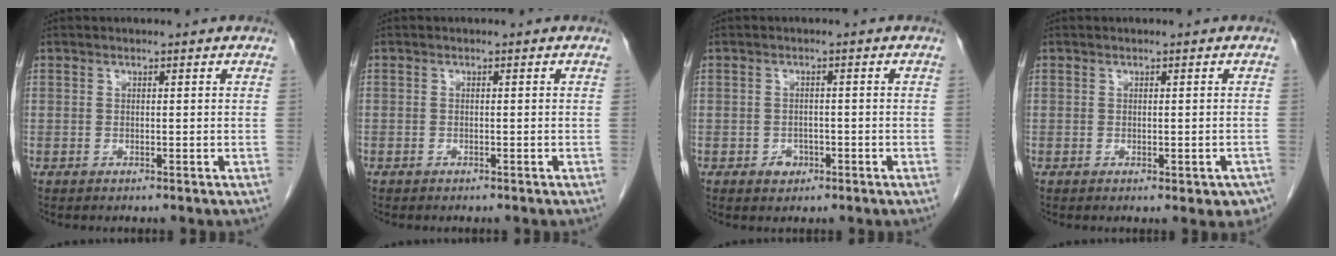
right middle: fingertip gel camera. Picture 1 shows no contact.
{"total": 0.8, "force": [-0.7, 0.5, 0.2], "torque": [-0.011, 0.002, -0.009]}
{"total": 2.0, "force": [-1.0, 1.6, 0.7], "torque": [-0.007, 0.006, -0.010]}
{"total": 3.4, "force": [-2.1, 1.6, 2.1], "torque": [-0.007, 0.000, -0.024]}